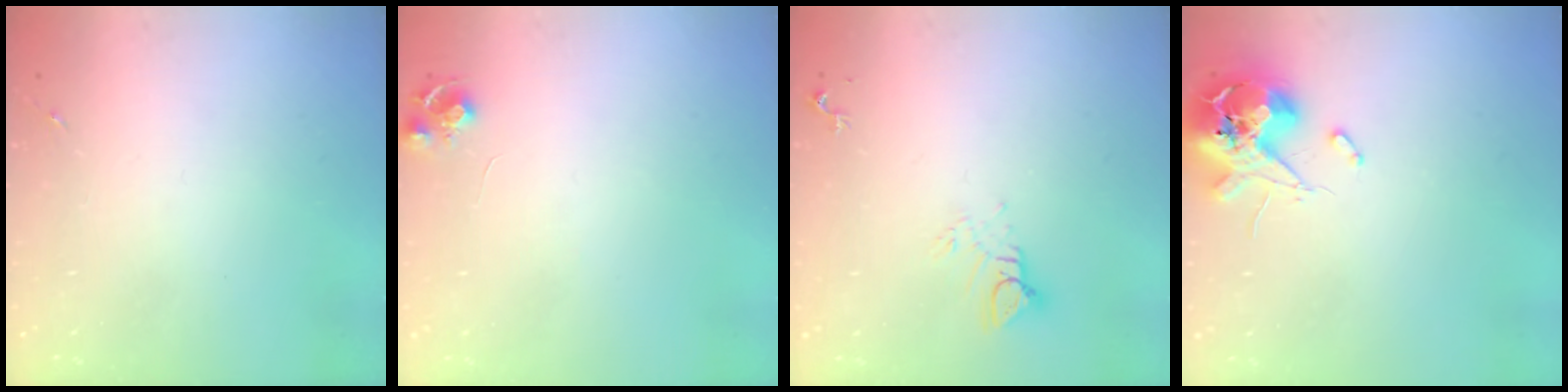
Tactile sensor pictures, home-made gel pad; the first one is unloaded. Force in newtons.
{"total": 6.8, "press": 6.7, "slide": 0.9}
{"total": 5.7, "press": 5.7, "slide": 0.3}
{"total": 12.4, "press": 12.3, "slide": 1.9}